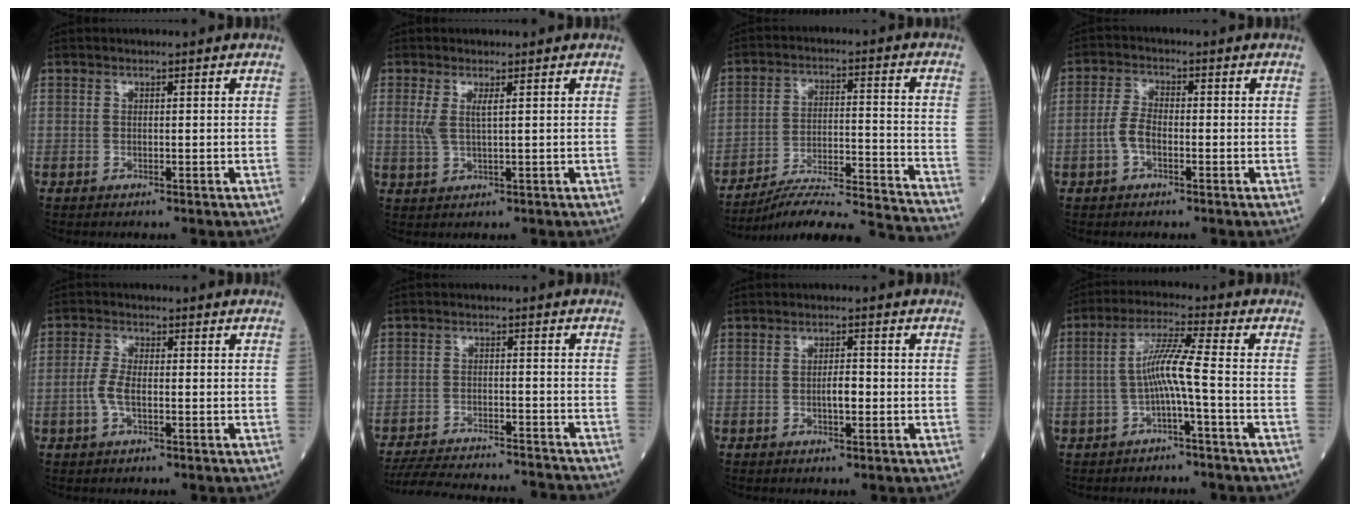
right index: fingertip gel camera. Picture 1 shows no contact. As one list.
[{"total": 2.6, "force": [0.9, 0.3, 2.5], "torque": [-0.062, 0.003, 0.024]}, {"total": 21.4, "force": [-20.2, -1.0, 6.8], "torque": [-0.074, -0.013, -0.287]}, {"total": 3.7, "force": [-1.1, 1.9, 3.0], "torque": [-0.069, 0.008, -0.024]}, {"total": 3.5, "force": [-0.8, 1.3, 3.1], "torque": [-0.077, 0.003, -0.016]}, {"total": 17.5, "force": [-16.5, 1.7, 5.3], "torque": [-0.110, -0.014, -0.229]}, {"total": 2.3, "force": [-0.5, 0.6, 2.1], "torque": [-0.038, 0.003, -0.006]}, {"total": 6.2, "force": [-1.4, -0.7, 6.0], "torque": [-0.119, 0.018, -0.024]}]